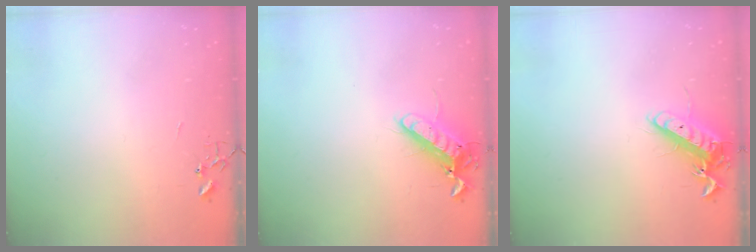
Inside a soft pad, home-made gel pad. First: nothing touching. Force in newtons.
{"total": 12.4, "press": 12.3, "slide": 2.0}
{"total": 12.6, "press": 12.6, "slide": 1.4}